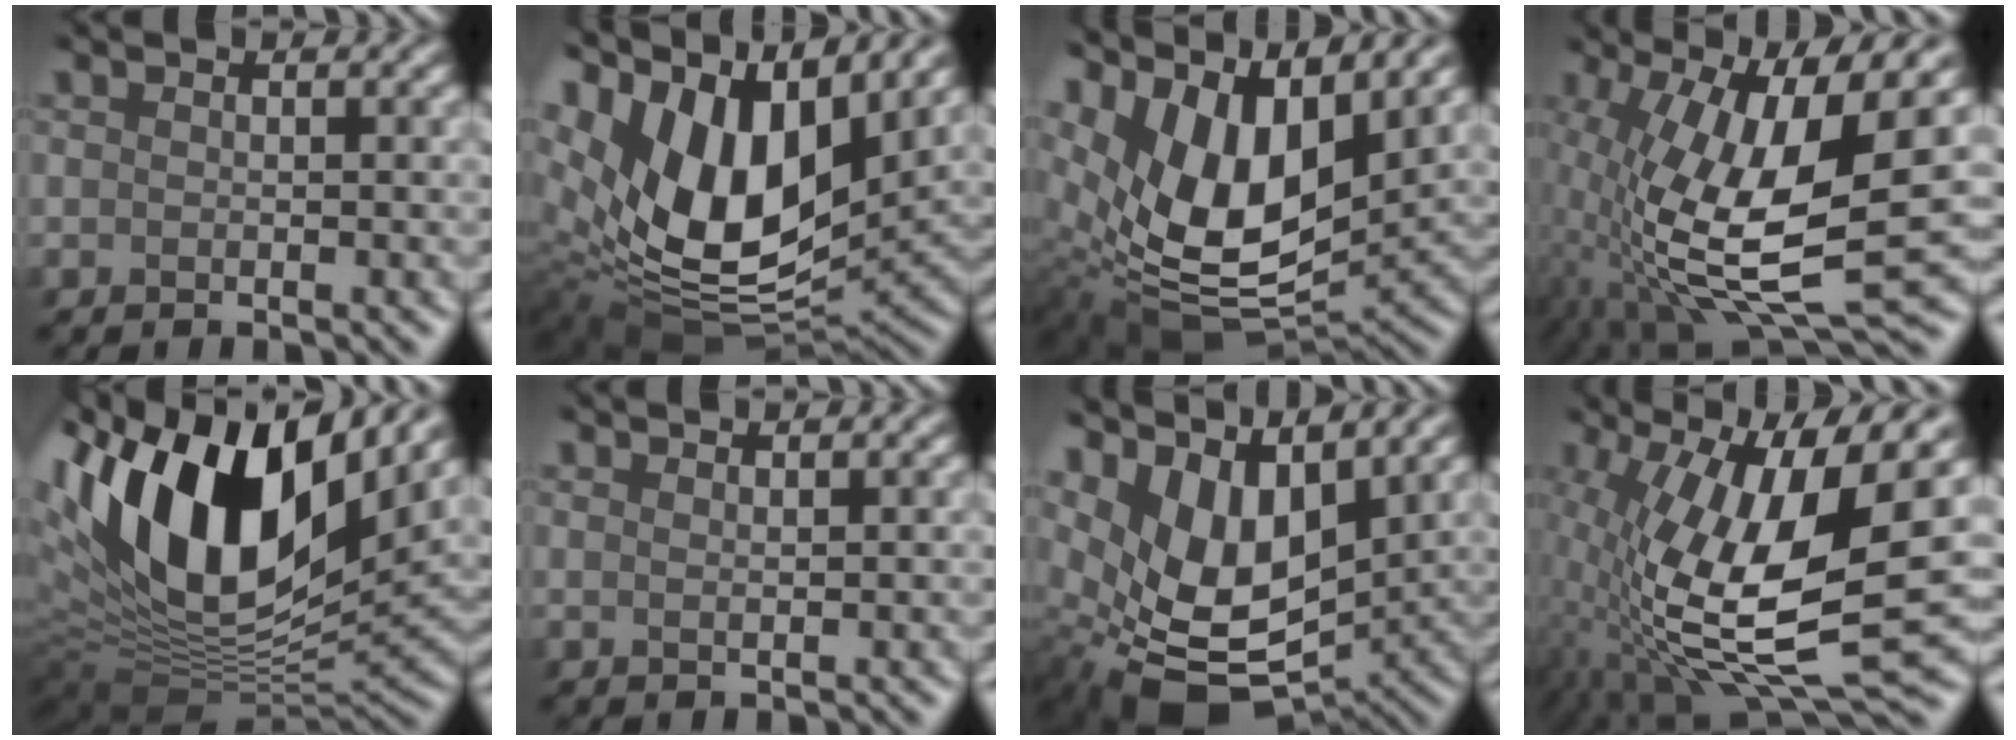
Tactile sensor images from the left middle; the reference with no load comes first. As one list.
[{"total": 14.8, "force": [5.6, 8.1, 11.0], "torque": [-0.227, 0.014, 0.108]}, {"total": 11.7, "force": [4.7, 6.1, 8.9], "torque": [-0.174, -0.010, 0.092]}, {"total": 12.8, "force": [-0.6, 4.5, 12.0], "torque": [-0.246, -0.012, -0.014]}, {"total": 16.0, "force": [5.8, 7.4, 12.9], "torque": [-0.237, 0.018, 0.093]}, {"total": 0.5, "force": [0.5, -0.1, 0.2], "torque": [-0.003, 0.002, 0.006]}, {"total": 8.8, "force": [2.1, 5.3, 6.7], "torque": [-0.136, -0.016, 0.045]}, {"total": 14.1, "force": [0.3, 5.2, 13.1], "torque": [-0.256, -0.010, -0.001]}]